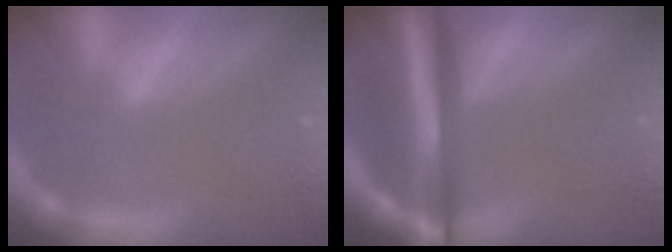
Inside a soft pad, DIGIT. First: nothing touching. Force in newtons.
{"total": 8.6}